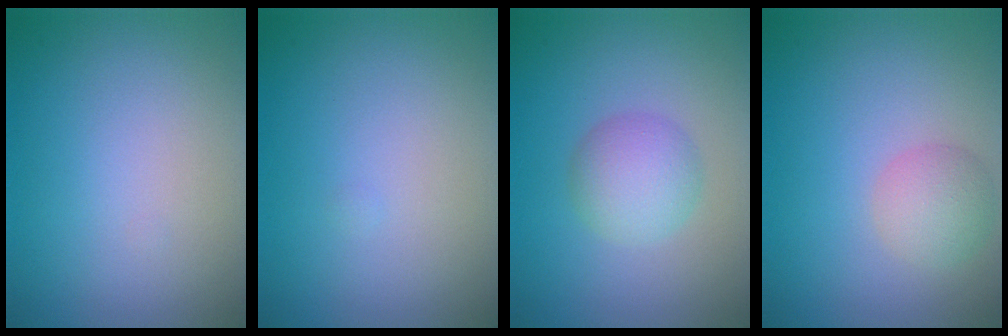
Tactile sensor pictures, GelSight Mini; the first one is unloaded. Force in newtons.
{"total": 0.0}
{"total": 3.4, "press": 3.4, "slide": 0.1}
{"total": 2.6, "press": 2.6, "slide": 0.1}